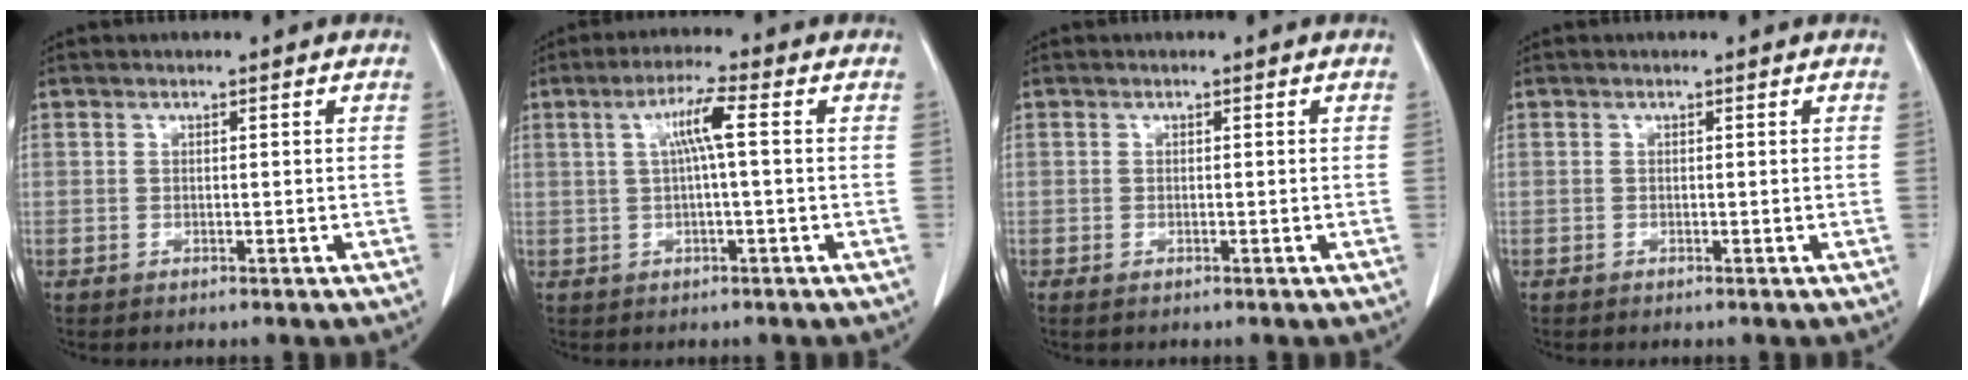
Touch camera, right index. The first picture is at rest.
{"total": 5.5, "force": [1.0, 0.5, 5.3], "torque": [-0.103, 0.015, 0.020]}
{"total": 1.0, "force": [-0.4, 0.6, 0.7], "torque": [-0.019, -0.001, -0.003]}
{"total": 0.0}